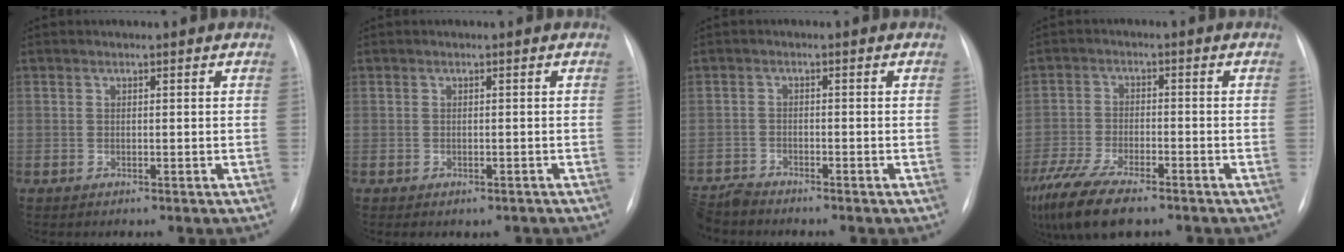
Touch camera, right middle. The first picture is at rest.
{"total": 2.0, "force": [-1.5, 1.0, 0.8], "torque": [-0.008, 0.000, -0.013]}
{"total": 4.4, "force": [-4.4, 0.4, 0.2], "torque": [0.001, -0.018, -0.084]}
{"total": 12.9, "force": [-9.5, 3.9, 7.9], "torque": [-0.160, -0.024, -0.162]}